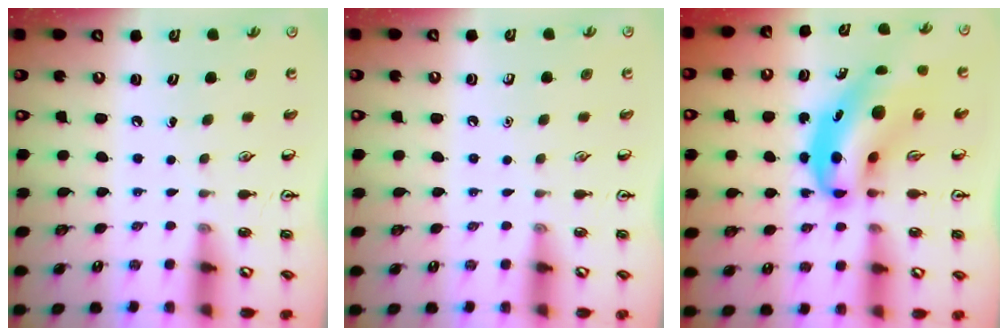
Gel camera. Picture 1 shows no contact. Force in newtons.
{"total": 0.0}
{"total": 10.0, "press": 9.5, "slide": 2.9}